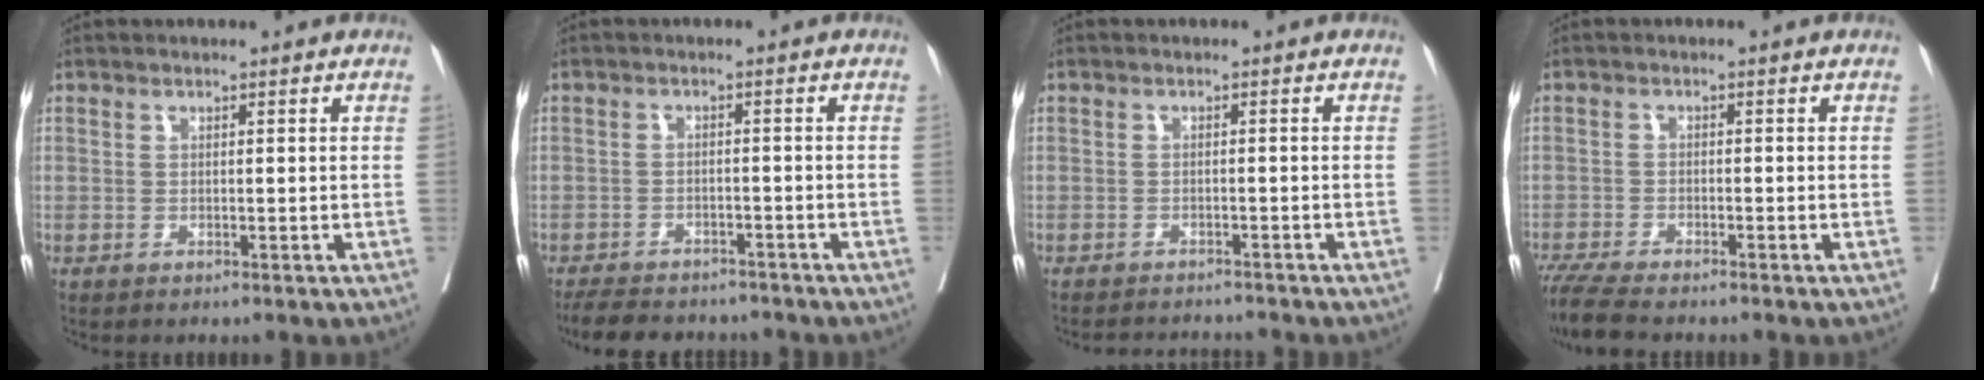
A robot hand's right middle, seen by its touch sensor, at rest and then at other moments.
{"total": 10.8, "force": [-9.7, 3.3, 3.6], "torque": [-0.066, -0.002, -0.131]}
{"total": 5.4, "force": [-5.4, 0.4, 0.8], "torque": [-0.004, -0.004, -0.073]}
{"total": 6.9, "force": [-6.0, 0.7, 3.4], "torque": [-0.059, -0.020, -0.105]}